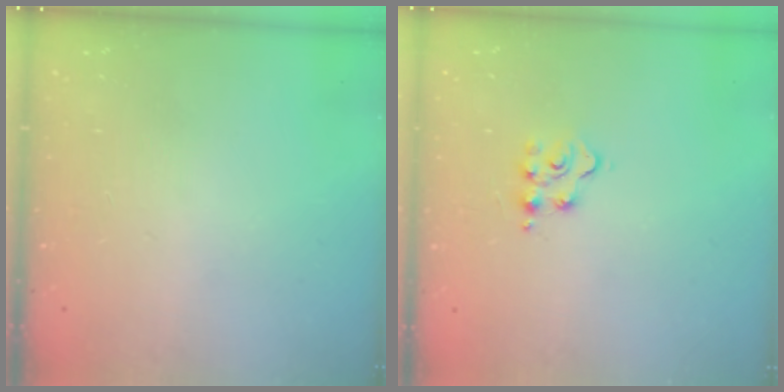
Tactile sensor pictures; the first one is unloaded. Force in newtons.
{"total": 4.8, "press": 4.8, "slide": 0.3}